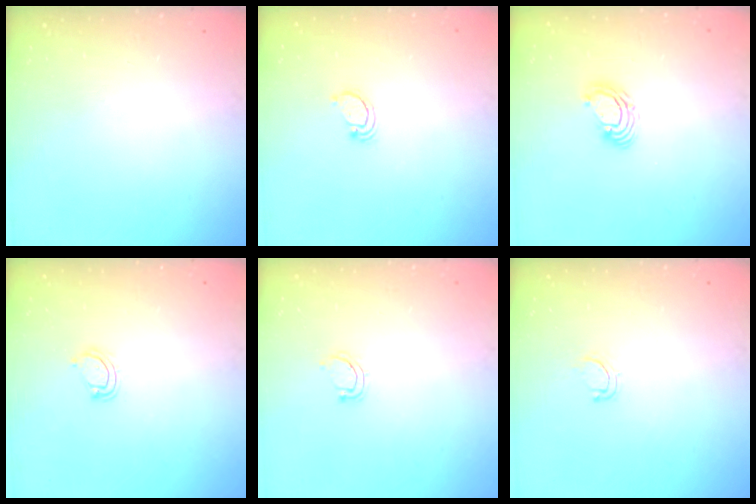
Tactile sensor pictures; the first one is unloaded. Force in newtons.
{"total": 2.2, "press": 2.2, "slide": 0.2}
{"total": 5.2, "press": 5.2, "slide": 0.3}
{"total": 4.9, "press": 4.9, "slide": 0.3}
{"total": 3.7, "press": 3.5, "slide": 1.2}
{"total": 4.1, "press": 4.1, "slide": 0.7}